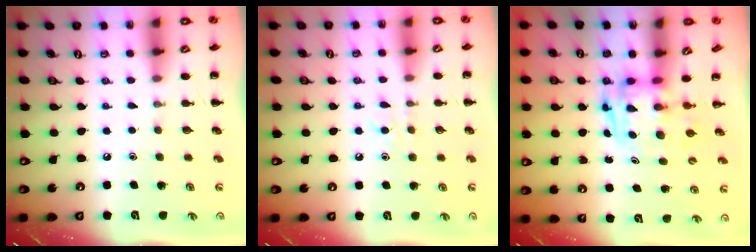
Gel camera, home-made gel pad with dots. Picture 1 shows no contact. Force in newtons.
{"total": 4.2, "press": 4.0, "slide": 1.3}
{"total": 3.4, "press": 3.3, "slide": 0.6}